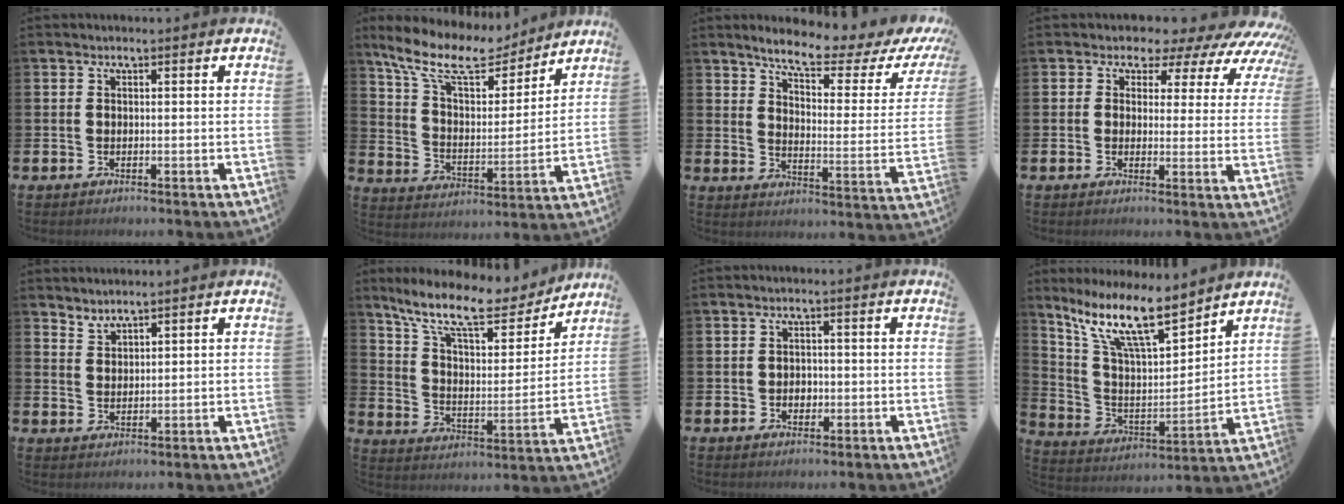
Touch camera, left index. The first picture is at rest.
{"total": 12.1, "force": [10.2, 3.9, 5.3], "torque": [-0.129, -0.060, 0.176]}
{"total": 6.9, "force": [5.9, 0.9, 3.5], "torque": [-0.086, -0.042, 0.091]}
{"total": 3.8, "force": [2.6, 2.6, 0.8], "torque": [-0.017, -0.038, 0.028]}
{"total": 2.4, "force": [2.4, 0.0, -0.4], "torque": [0.010, -0.013, 0.044]}
{"total": 12.6, "force": [10.6, 3.4, 5.9], "torque": [-0.139, -0.060, 0.181]}
{"total": 1.6, "force": [-0.2, 1.4, 0.7], "torque": [0.007, -0.002, -0.012]}
{"total": 13.1, "force": [10.2, 3.2, 7.6], "torque": [-0.164, -0.054, 0.175]}